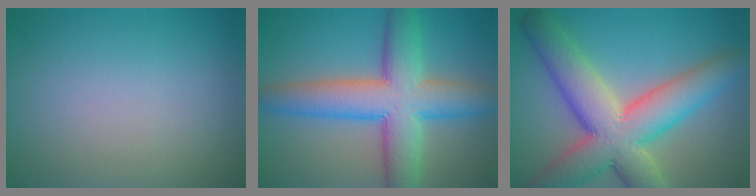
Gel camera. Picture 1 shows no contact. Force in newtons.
{"total": 9.5, "press": 9.5, "slide": 0.2}
{"total": 10.7, "press": 10.7, "slide": 0.8}